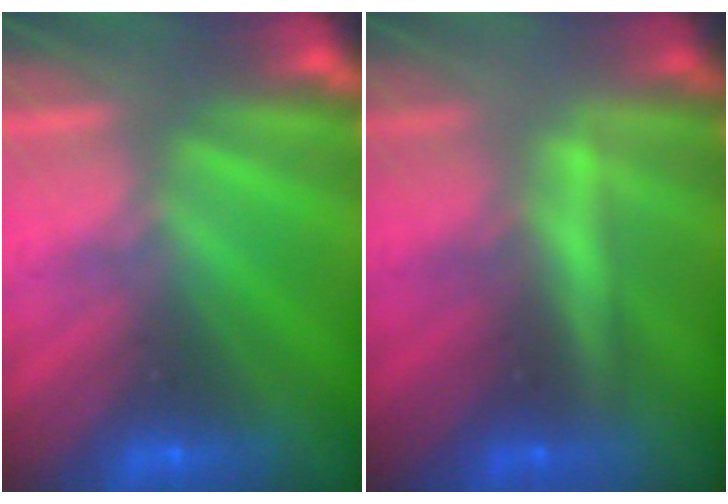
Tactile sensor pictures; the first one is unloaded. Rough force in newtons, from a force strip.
{"total": 2.0}